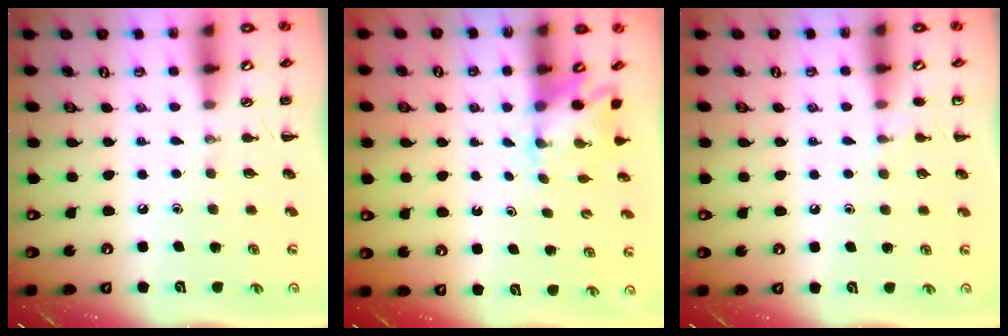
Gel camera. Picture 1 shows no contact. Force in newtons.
{"total": 2.6, "press": 2.4, "slide": 1.1}
{"total": 5.0, "press": 4.8, "slide": 1.5}